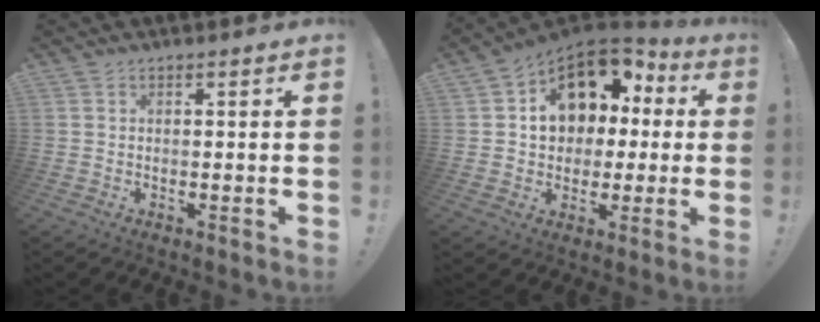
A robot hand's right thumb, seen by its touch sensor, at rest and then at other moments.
{"total": 13.6, "force": [4.9, 10.5, 7.1], "torque": [-0.106, -0.024, 0.100]}